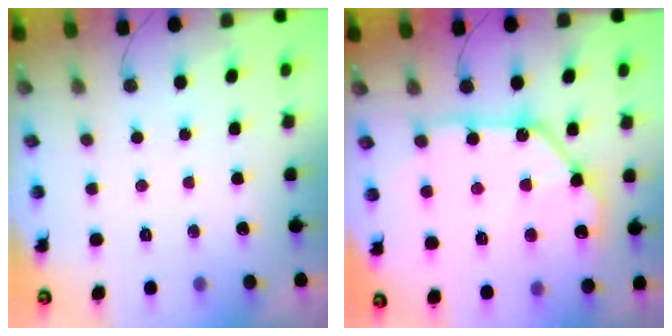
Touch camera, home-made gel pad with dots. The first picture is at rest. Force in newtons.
{"total": 16.1, "press": 16.0, "slide": 2.0}